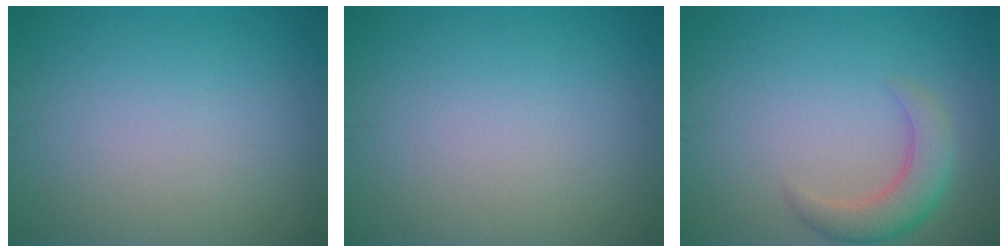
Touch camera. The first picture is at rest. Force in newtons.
{"total": 0.0}
{"total": 3.5, "press": 3.5, "slide": 0.3}